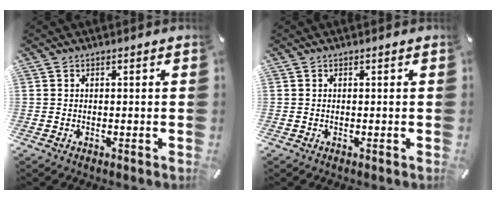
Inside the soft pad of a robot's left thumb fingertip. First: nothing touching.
{"total": 0.0}